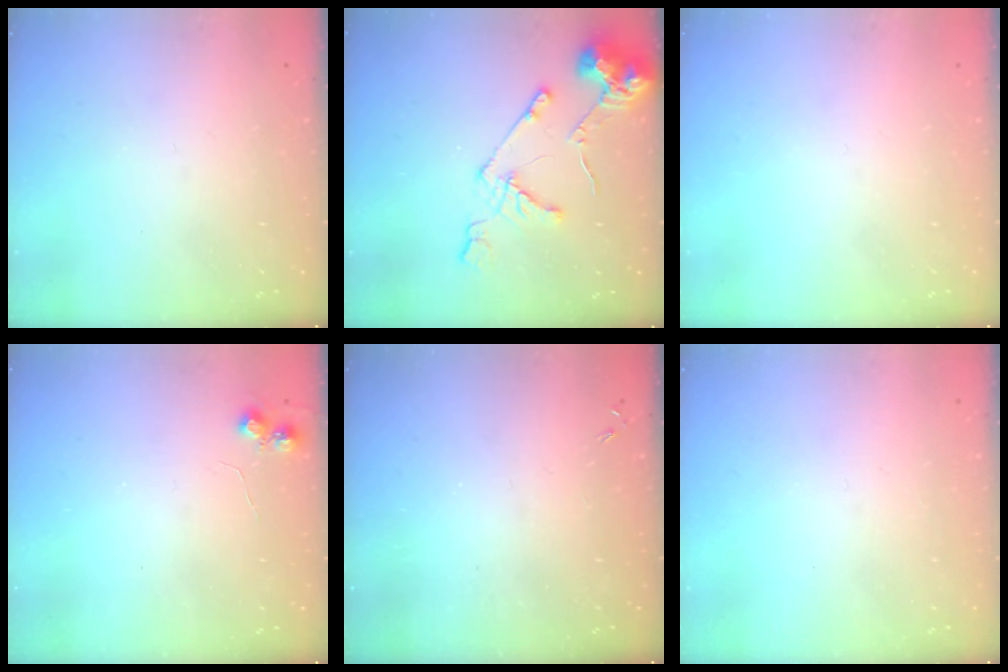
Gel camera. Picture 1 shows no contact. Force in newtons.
{"total": 12.9, "press": 12.8, "slide": 1.8}
{"total": 0.0}
{"total": 5.1, "press": 5.0, "slide": 0.9}
{"total": 0.0}
{"total": 0.0}